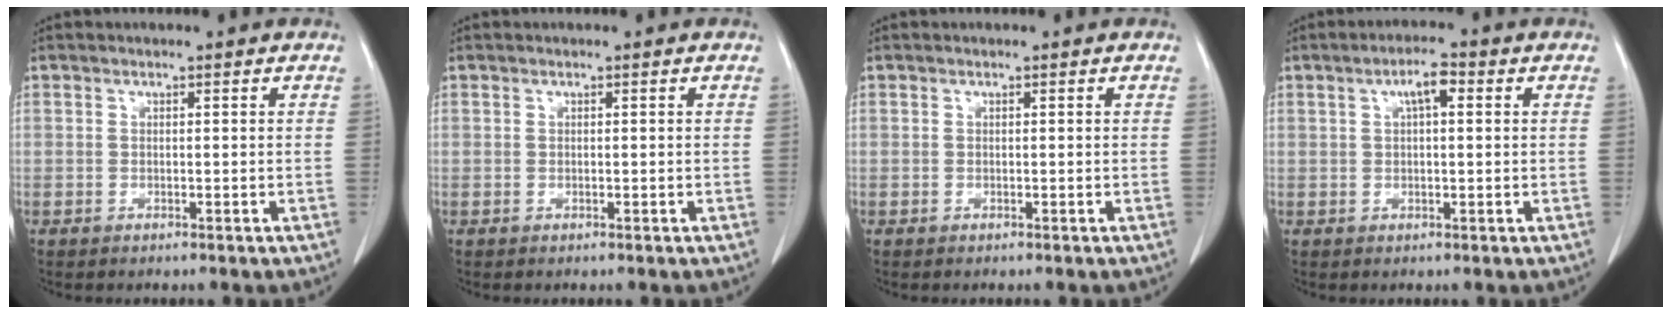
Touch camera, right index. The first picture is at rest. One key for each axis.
{"total": 0.0}
{"total": 0.0}
{"total": 4.3, "fx": 1.4, "fy": 1.4, "fz": 3.8, "tx": -0.072, "ty": 0.015, "tz": 0.024}